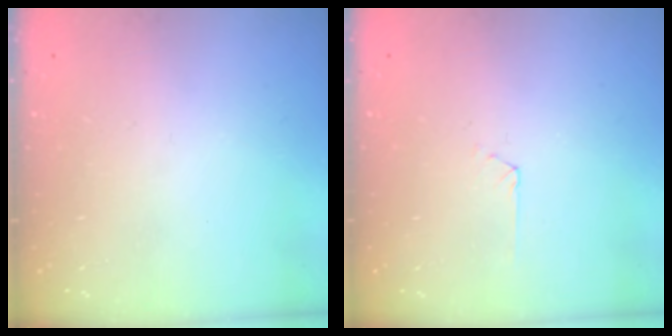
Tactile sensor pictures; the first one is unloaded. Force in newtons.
{"total": 1.5, "press": 1.4, "slide": 0.2}